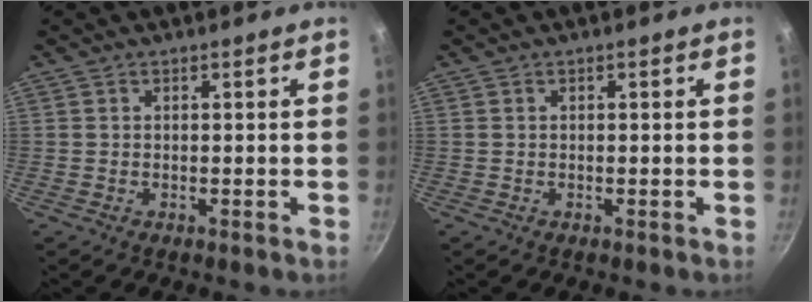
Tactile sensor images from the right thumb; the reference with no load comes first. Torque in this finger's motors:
{"motor_torque": [0.30, -0.40, 0.08, 0.36, 0.03]}